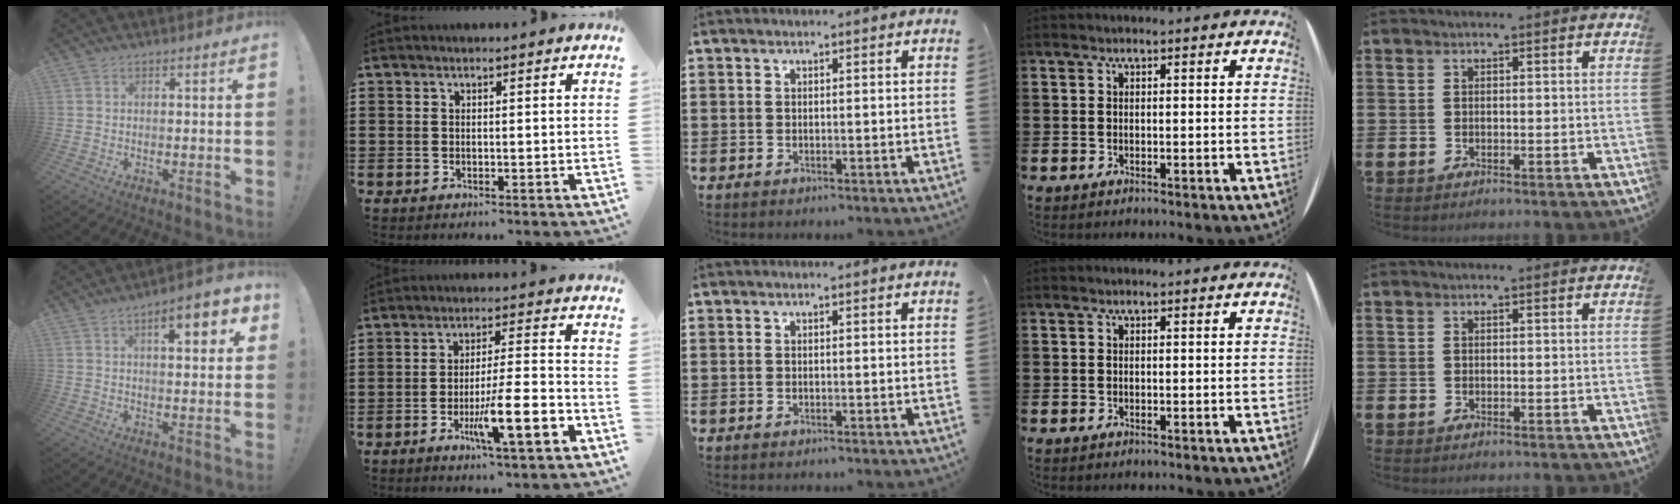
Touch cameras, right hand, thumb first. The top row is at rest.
{"thumb": {"total": 9.1, "force": [3.6, 2.8, 7.8], "torque": [-0.102, -0.008, 0.051]}, "index": {"total": 10.1, "force": [-4.4, 1.4, 9.0], "torque": [-0.156, 0.001, -0.076]}}